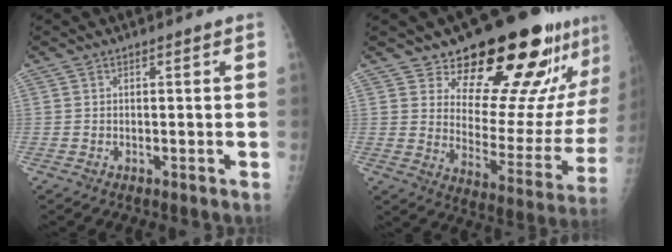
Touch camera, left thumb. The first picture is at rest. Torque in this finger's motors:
{"motor_torque": [0.78, 0.74, 1.17, -1.60, 0.21]}